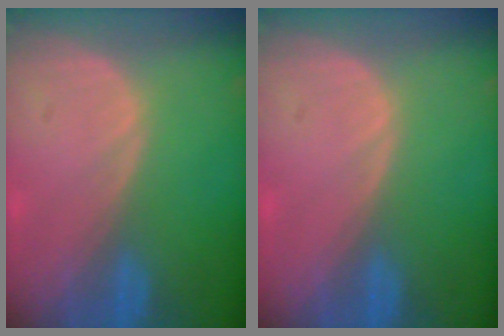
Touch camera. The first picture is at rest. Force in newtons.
{"total": 0.0}